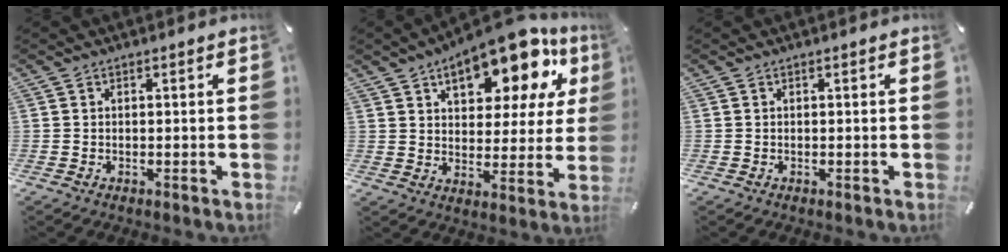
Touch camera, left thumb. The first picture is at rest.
{"total": 18.2, "force": [11.4, 8.5, 11.2], "torque": [-0.158, -0.068, 0.187]}
{"total": 0.0}